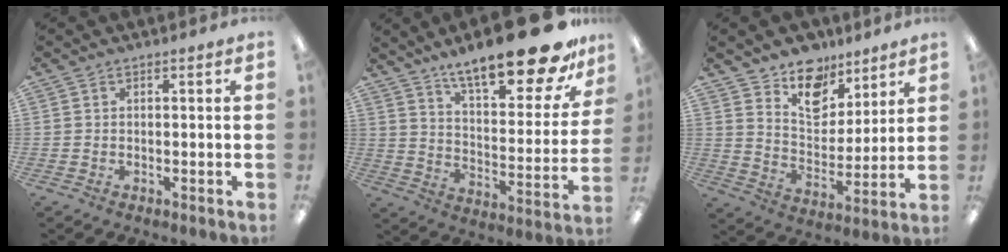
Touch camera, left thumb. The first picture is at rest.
{"total": 21.3, "force": [16.5, 5.4, 12.3], "torque": [-0.187, -0.117, 0.273]}
{"total": 12.5, "force": [9.5, 7.3, 3.7], "torque": [-0.058, -0.064, 0.178]}